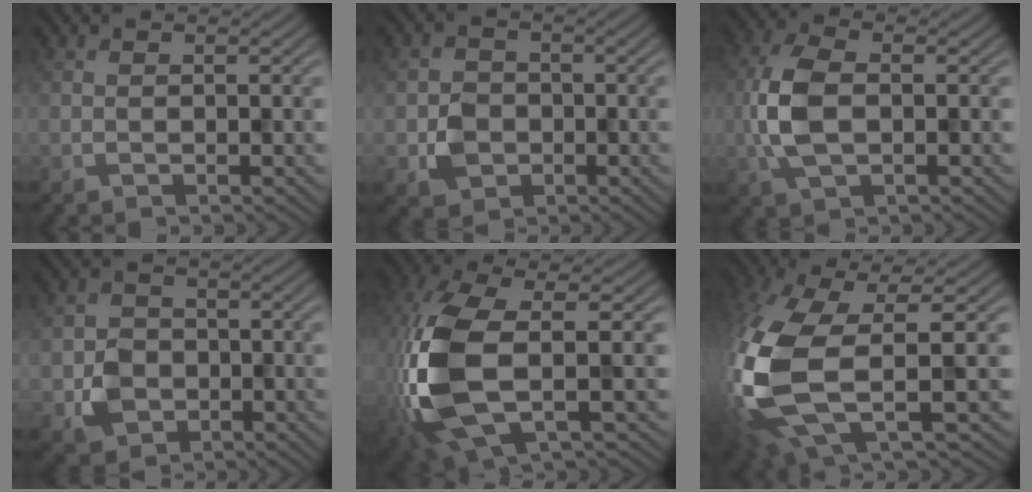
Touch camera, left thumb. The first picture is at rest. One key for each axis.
{"total": 3.6, "fx": -1.0, "fy": 3.1, "fz": 1.4, "tx": -0.027, "ty": -0.004, "tz": -0.020}
{"total": 7.1, "fx": -0.5, "fy": 3.7, "fz": 6.1, "tx": -0.153, "ty": 0.004, "tz": -0.017}
{"total": 4.1, "fx": -1.2, "fy": 3.6, "fz": 1.6, "tx": -0.030, "ty": -0.006, "tz": -0.026}
{"total": 13.4, "fx": -1.5, "fy": 5.5, "fz": 12.2, "tx": -0.316, "ty": -0.014, "tz": -0.030}
{"total": 15.1, "fx": -2.4, "fy": 5.8, "fz": 13.7, "tx": -0.347, "ty": -0.024, "tz": -0.036}